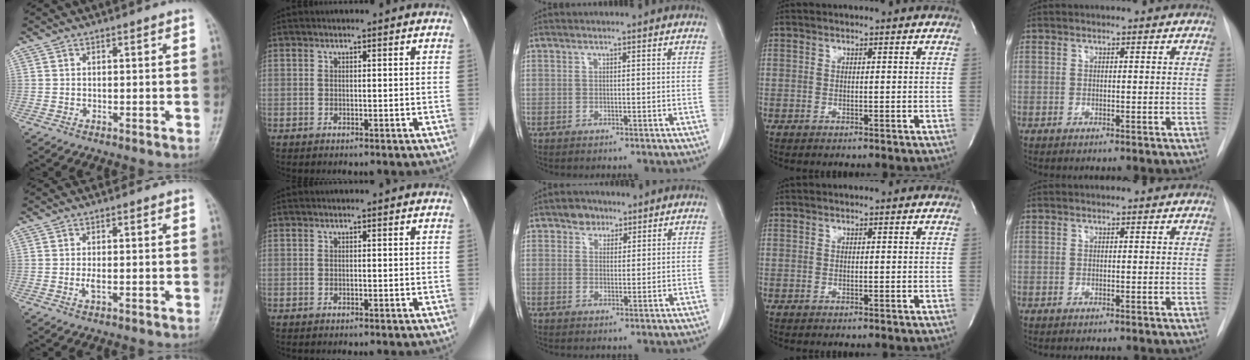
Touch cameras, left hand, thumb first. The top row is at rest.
{"thumb": {"total": 1.4, "force": [-0.3, 0.4, 1.3], "torque": [-0.031, -0.003, -0.007]}, "middle": {"total": 3.2, "force": [2.1, 2.2, 0.8], "torque": [-0.012, 0.005, 0.032]}}